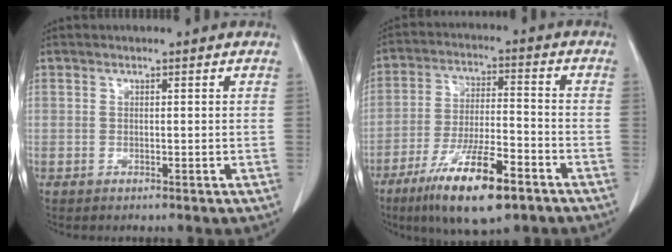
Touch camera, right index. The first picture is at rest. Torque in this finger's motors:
{"motor_torque": [1.25, -0.89, 0.68, 0.21]}